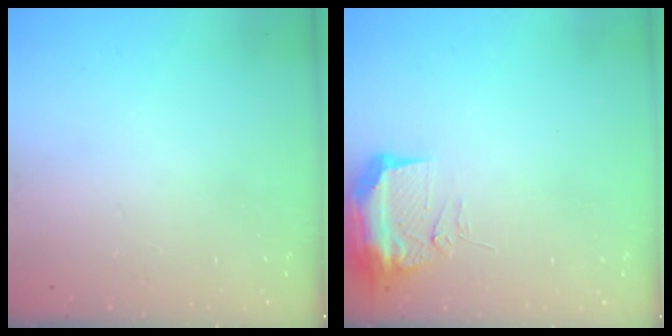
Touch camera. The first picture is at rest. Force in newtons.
{"total": 16.8, "press": 12.6, "slide": 11.1}